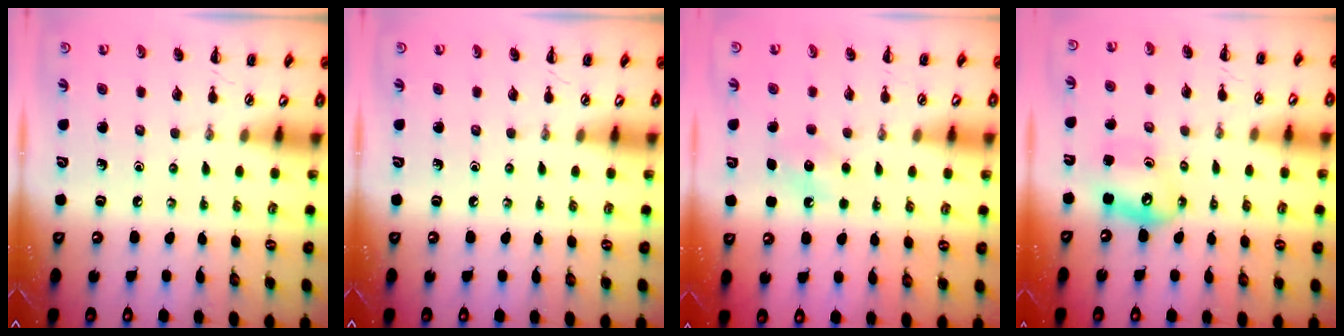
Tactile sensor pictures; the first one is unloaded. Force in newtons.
{"total": 0.0}
{"total": 6.7, "press": 6.5, "slide": 1.7}
{"total": 8.0, "press": 7.8, "slide": 1.8}